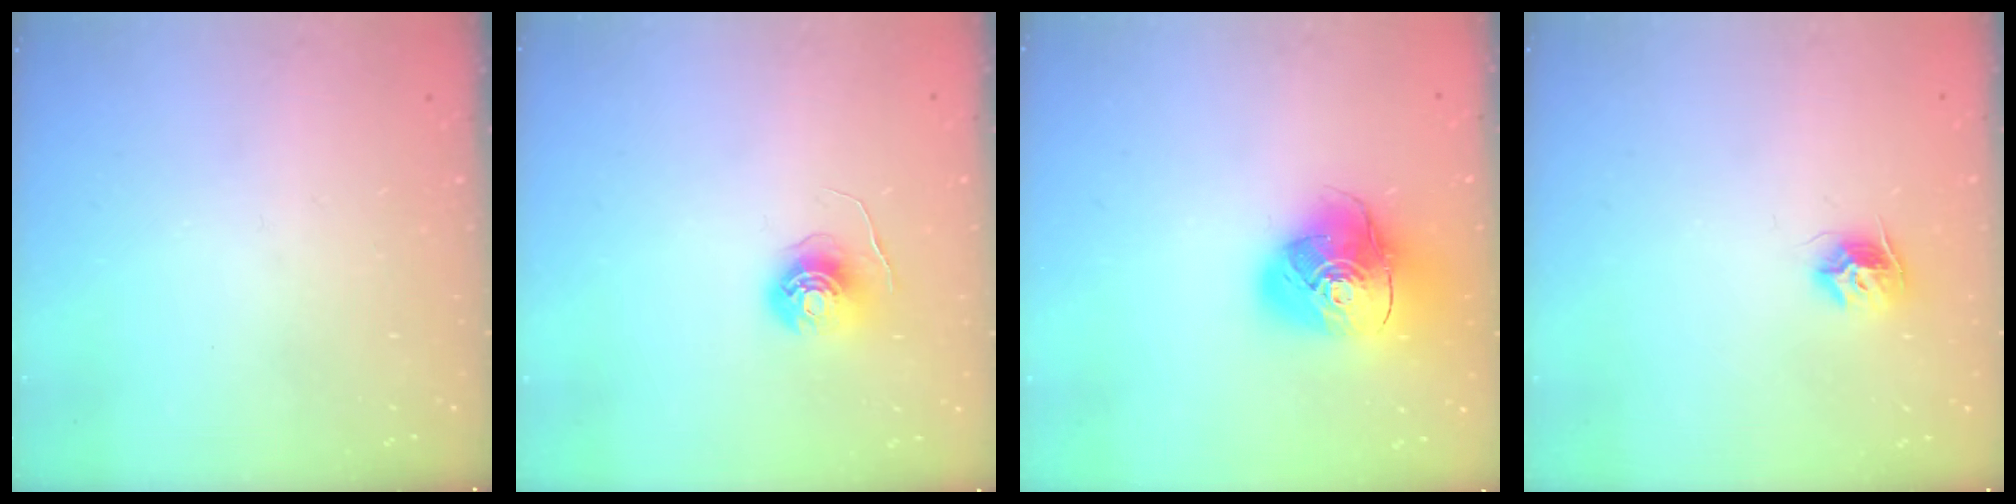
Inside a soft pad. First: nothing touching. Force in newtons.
{"total": 6.4, "press": 6.4, "slide": 0.3}
{"total": 14.9, "press": 14.8, "slide": 1.7}
{"total": 8.6, "press": 8.6, "slide": 0.3}